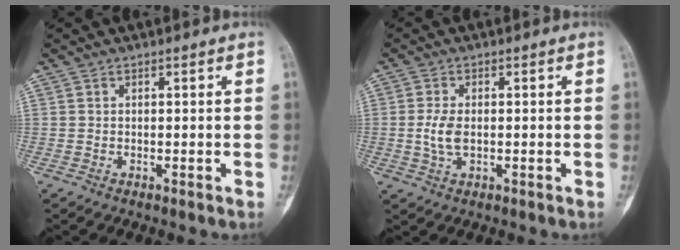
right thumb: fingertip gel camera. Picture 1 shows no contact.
{"total": 4.2, "force": [-0.3, 2.3, 3.5], "torque": [-0.077, 0.000, -0.007]}